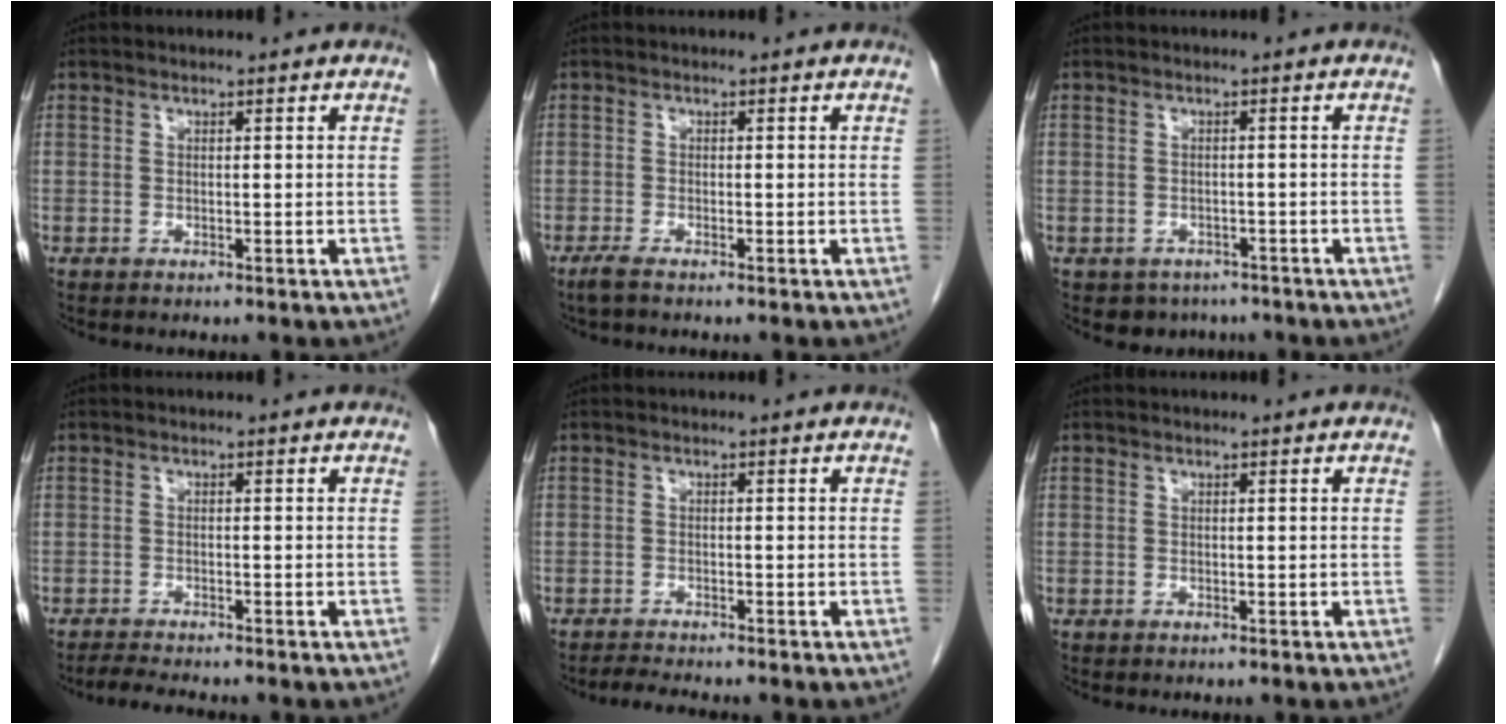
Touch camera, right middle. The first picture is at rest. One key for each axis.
{"total": 1.5, "fx": -1.2, "fy": 0.0, "fz": 0.9, "tx": -0.028, "ty": -0.006, "tz": -0.026}
{"total": 3.7, "fx": -2.7, "fy": 2.5, "fz": 0.2, "tx": -0.003, "ty": 0.007, "tz": -0.036}
{"total": 3.1, "fx": -2.8, "fy": -0.2, "fz": 1.2, "tx": -0.025, "ty": -0.014, "tz": -0.047}
{"total": 2.6, "fx": -2.4, "fy": -0.2, "fz": 0.9, "tx": -0.022, "ty": -0.012, "tz": -0.040}
{"total": 0.0}